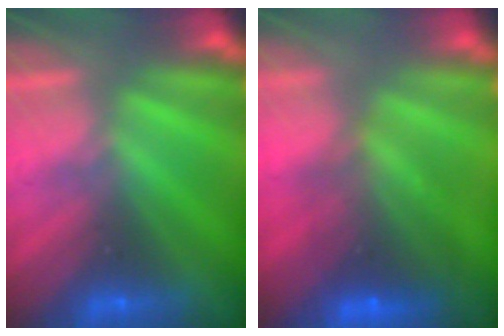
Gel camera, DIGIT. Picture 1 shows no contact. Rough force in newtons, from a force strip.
{"total": 5.6}